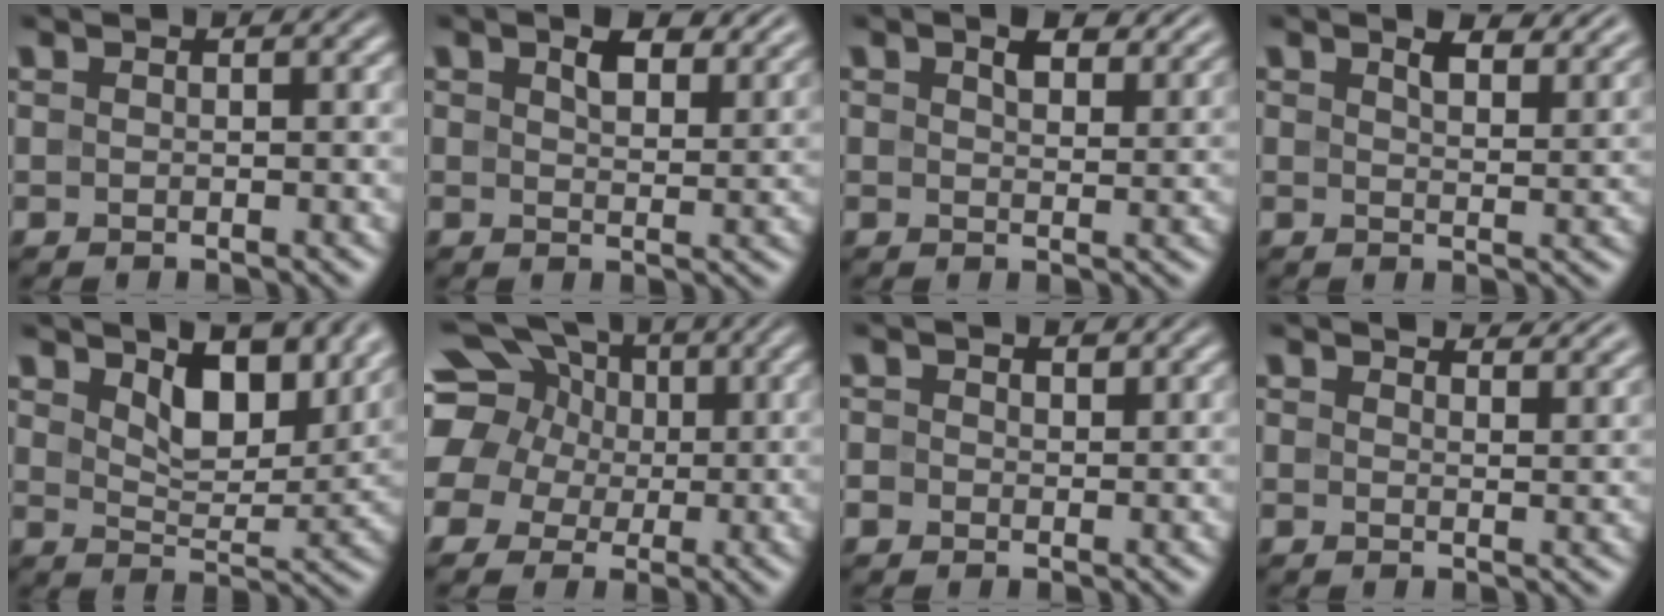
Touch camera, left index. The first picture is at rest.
{"total": 4.5, "force": [2.9, 1.9, 3.0], "torque": [-0.048, 0.001, 0.041]}
{"total": 3.8, "force": [2.5, 1.6, 2.4], "torque": [-0.041, 0.001, 0.037]}
{"total": 4.3, "force": [3.1, 1.4, 2.6], "torque": [-0.042, 0.002, 0.045]}
{"total": 7.3, "force": [4.1, 3.4, 5.0], "torque": [-0.087, -0.008, 0.065]}
{"total": 16.8, "force": [5.8, 13.9, 7.5], "torque": [-0.196, 0.046, 0.075]}
{"total": 1.2, "force": [0.3, 1.1, 0.5], "torque": [-0.012, -0.001, 0.002]}
{"total": 3.9, "force": [3.6, 0.8, 1.3], "torque": [-0.019, 0.005, 0.037]}